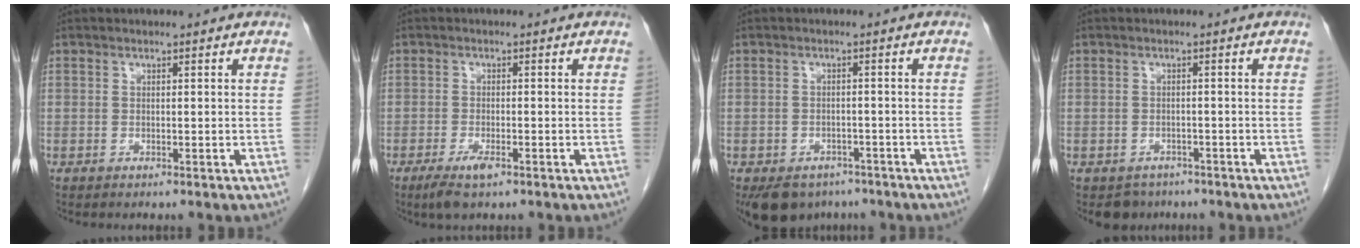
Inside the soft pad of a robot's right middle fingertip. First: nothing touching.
{"total": 3.5, "force": [-2.1, 0.8, 2.7], "torque": [-0.057, -0.005, -0.037]}
{"total": 7.8, "force": [-5.7, 4.8, 2.2], "torque": [-0.037, -0.003, -0.078]}
{"total": 3.3, "force": [-2.6, 2.1, 0.1], "torque": [-0.007, 0.002, -0.037]}